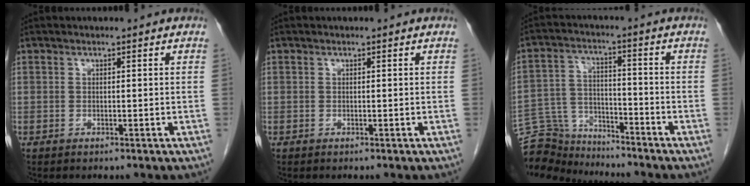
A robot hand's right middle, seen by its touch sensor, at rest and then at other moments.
{"total": 0.0}
{"total": 11.0, "force": [-10.7, 2.4, 0.4], "torque": [-0.014, 0.026, -0.192]}